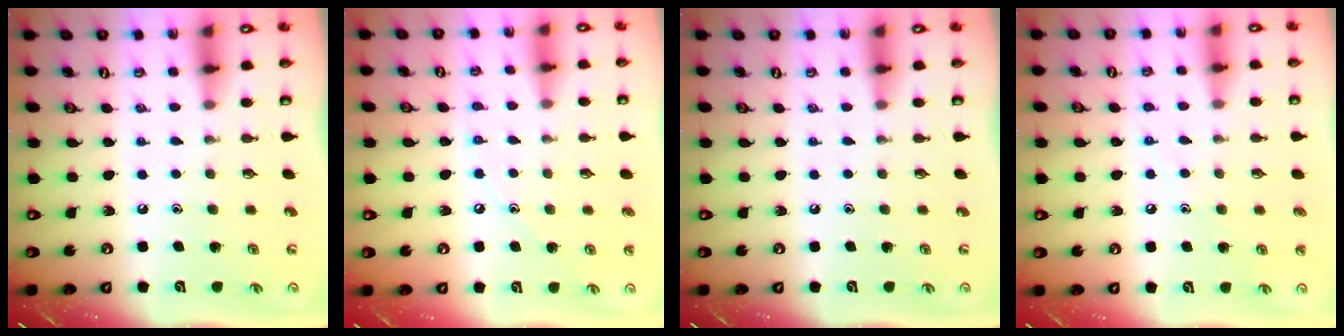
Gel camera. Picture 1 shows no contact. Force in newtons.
{"total": 5.4, "press": 5.4, "slide": 0.6}
{"total": 0.0}
{"total": 6.7, "press": 6.7, "slide": 0.4}